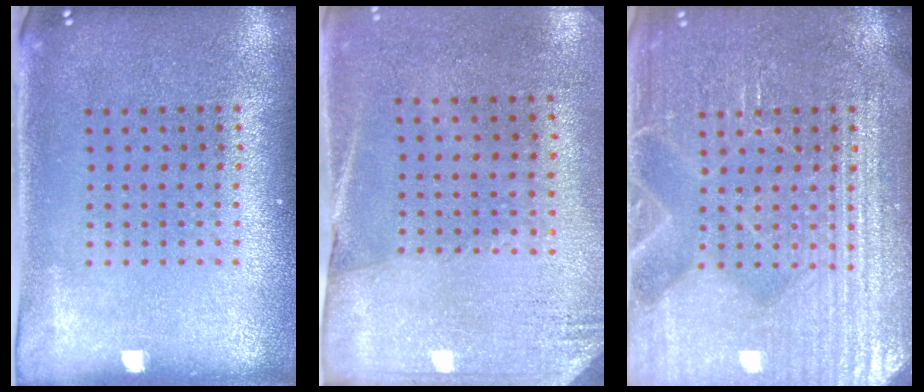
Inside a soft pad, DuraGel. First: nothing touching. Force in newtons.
{"total": 2.7, "press": 2.4, "slide": 1.3}
{"total": 6.6, "press": 6.6, "slide": 1.0}